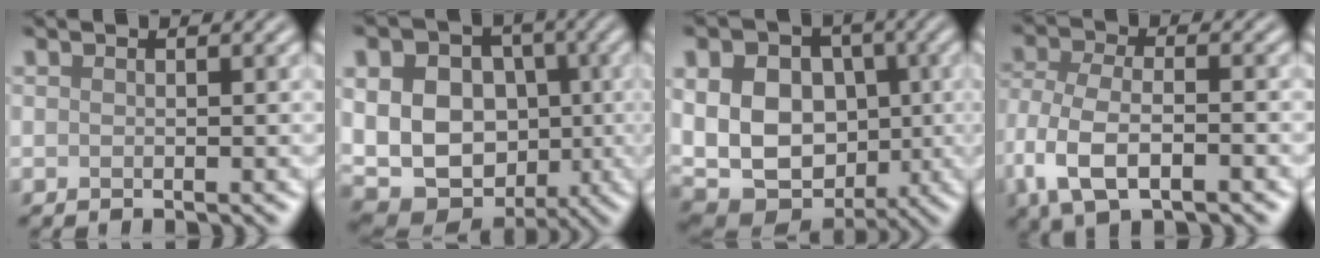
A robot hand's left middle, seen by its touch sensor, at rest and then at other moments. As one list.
[{"total": 17.1, "force": [1.5, 14.2, 9.3], "torque": [-0.178, 0.025, 0.013]}, {"total": 14.7, "force": [1.2, 11.7, 8.9], "torque": [-0.162, 0.030, 0.013]}, {"total": 6.6, "force": [-3.1, 3.1, 4.9], "torque": [-0.108, -0.005, -0.066]}]